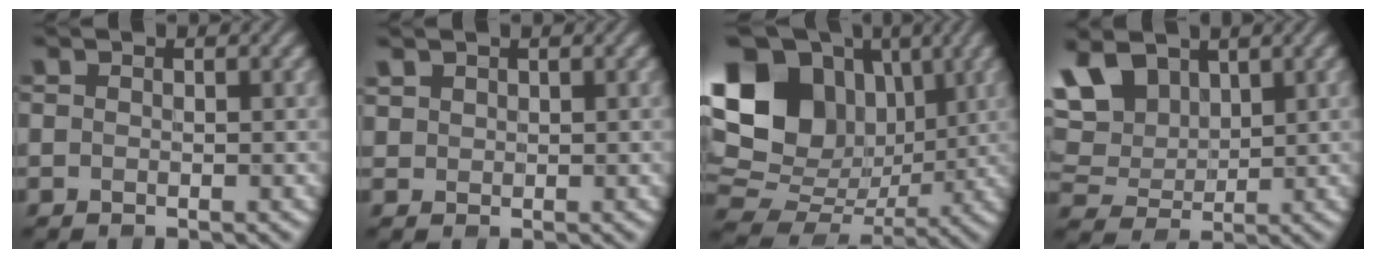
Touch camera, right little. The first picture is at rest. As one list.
[{"total": 0.7, "force": [0.6, 0.3, 0.0], "torque": [0.000, 0.001, 0.022]}, {"total": 15.7, "force": [3.6, 12.0, 9.5], "torque": [-0.177, 0.026, 0.066]}, {"total": 7.4, "force": [3.9, 4.4, 4.5], "torque": [-0.111, 0.019, 0.075]}]